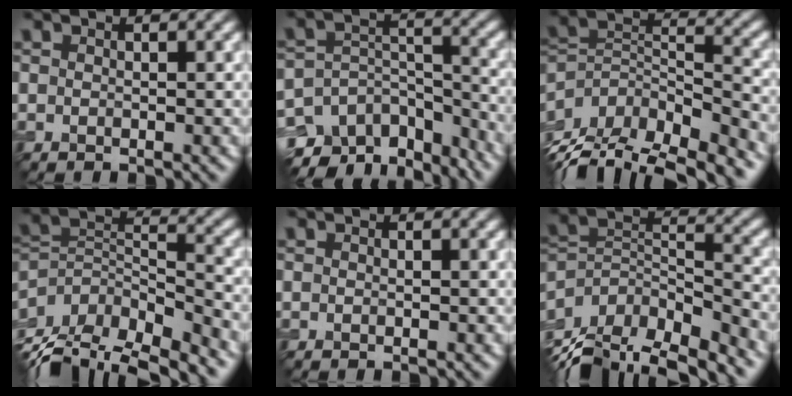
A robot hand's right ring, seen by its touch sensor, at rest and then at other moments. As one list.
[{"total": 8.3, "force": [-6.4, 4.5, 2.8], "torque": [-0.046, 0.016, -0.093]}, {"total": 12.6, "force": [-8.9, 6.0, 6.7], "torque": [-0.134, 0.030, -0.126]}, {"total": 11.8, "force": [-7.8, 5.4, 7.0], "torque": [-0.137, 0.028, -0.108]}, {"total": 0.0}, {"total": 12.1, "force": [-8.7, 5.6, 6.3], "torque": [-0.131, 0.021, -0.123]}]